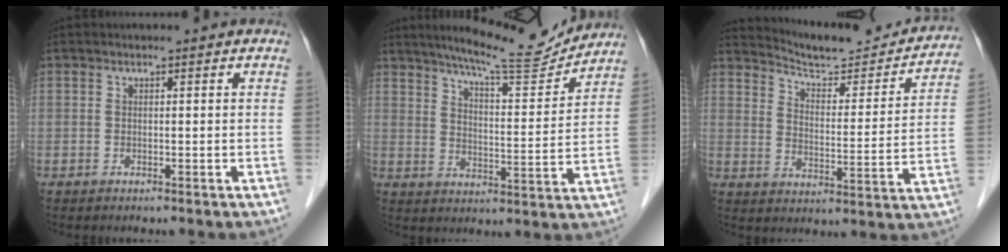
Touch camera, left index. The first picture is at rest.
{"total": 12.4, "force": [11.6, 0.4, 4.4], "torque": [-0.073, -0.014, 0.170]}
{"total": 16.6, "force": [16.0, 2.0, 3.9], "torque": [-0.053, -0.042, 0.213]}